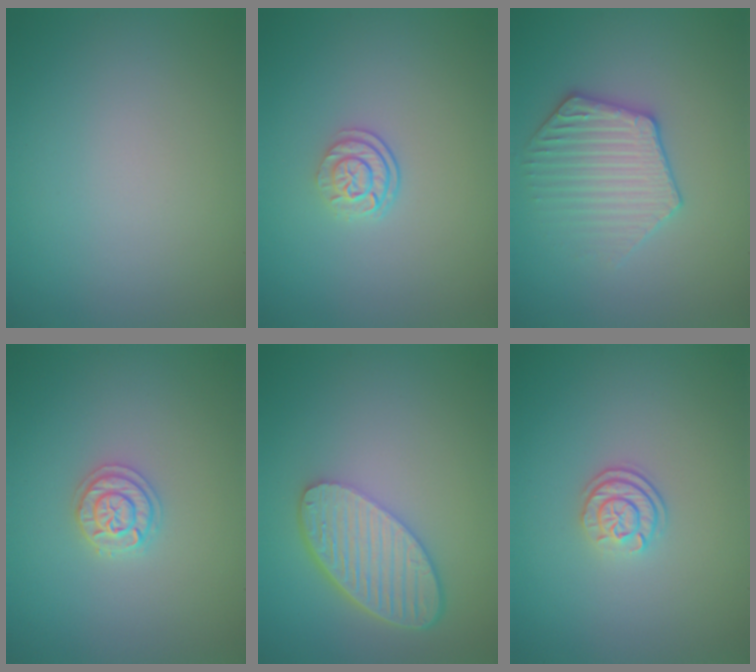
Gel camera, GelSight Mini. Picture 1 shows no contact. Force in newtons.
{"total": 2.4, "press": 1.8, "slide": 1.7}
{"total": 3.6, "press": 3.5, "slide": 0.7}
{"total": 2.0, "press": 2.0, "slide": 0.3}
{"total": 5.9, "press": 4.5, "slide": 3.8}
{"total": 2.4, "press": 1.8, "slide": 1.5}